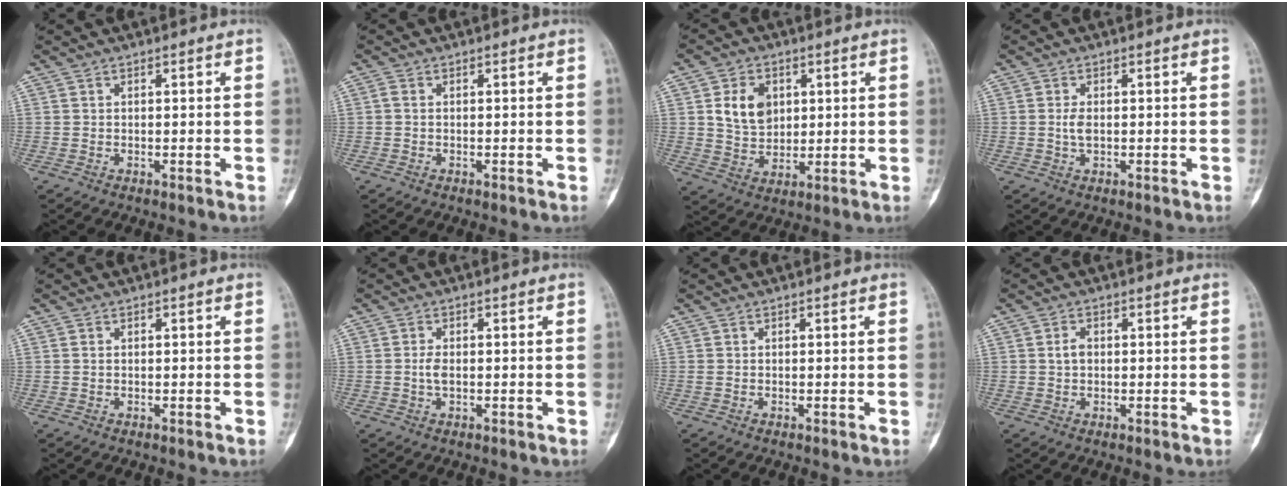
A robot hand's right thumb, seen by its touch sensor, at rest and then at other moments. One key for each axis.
{"total": 1.0, "fx": 0.0, "fy": 0.6, "fz": 0.7, "tx": -0.016, "ty": 0.001, "tz": 0.000}
{"total": 8.8, "fx": 2.5, "fy": 6.5, "fz": 5.2, "tx": -0.065, "ty": -0.015, "tz": 0.051}
{"total": 2.3, "fx": 0.0, "fy": 1.3, "fz": 1.9, "tx": -0.039, "ty": 0.001, "tz": 0.001}
{"total": 0.5, "fx": 0.2, "fy": 0.4, "fz": 0.4, "tx": -0.011, "ty": 0.003, "tz": 0.005}
{"total": 2.1, "fx": -0.1, "fy": 1.1, "fz": 1.7, "tx": -0.036, "ty": 0.002, "tz": -0.002}
{"total": 0.0}
{"total": 2.2, "fx": 0.2, "fy": 1.5, "fz": 1.6, "tx": -0.026, "ty": 0.005, "tz": 0.004}